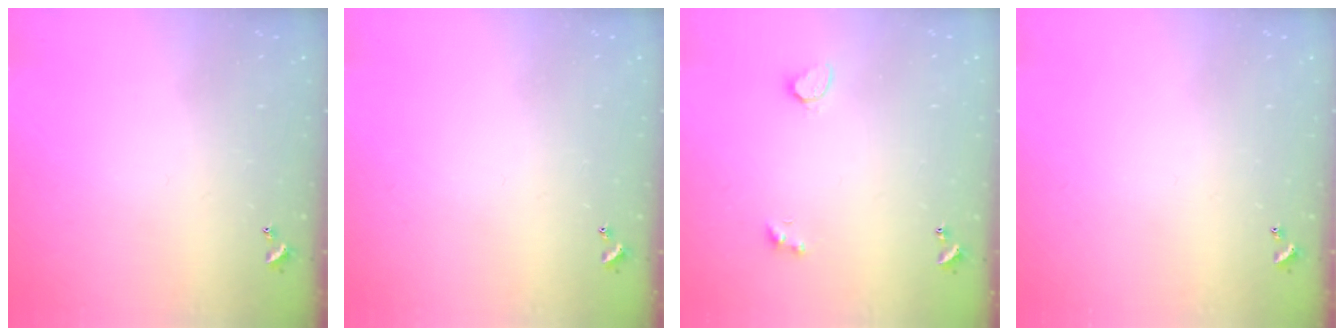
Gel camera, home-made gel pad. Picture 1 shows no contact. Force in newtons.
{"total": 0.0}
{"total": 2.3, "press": 2.3, "slide": 0.5}
{"total": 0.0}